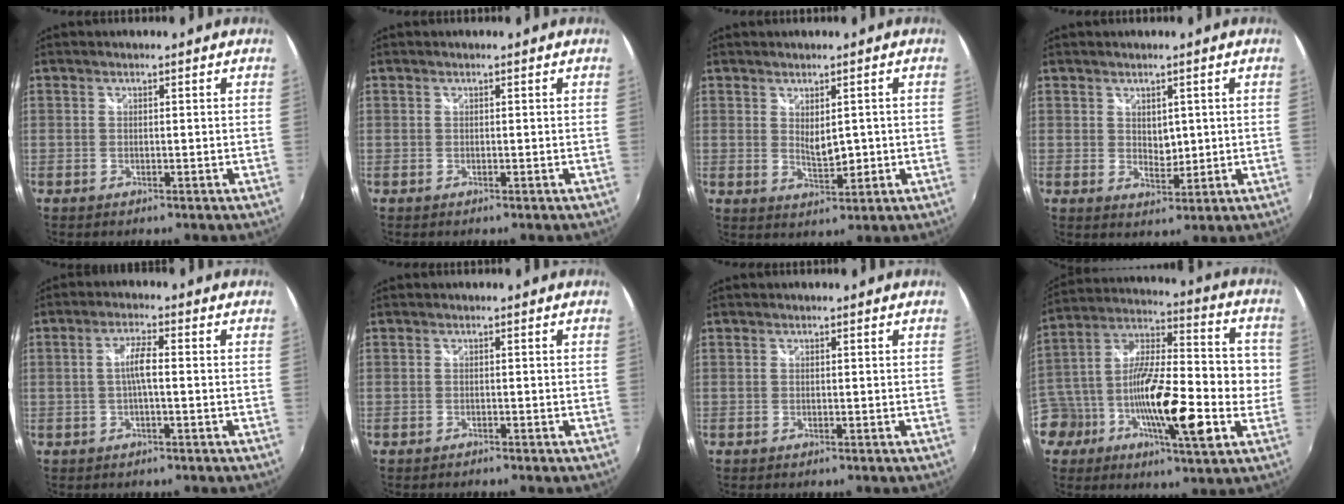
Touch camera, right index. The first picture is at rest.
{"total": 0.0}
{"total": 4.1, "force": [0.1, 2.1, 3.5], "torque": [-0.054, -0.007, 0.011]}
{"total": 3.1, "force": [0.9, 2.3, 1.8], "torque": [-0.025, -0.004, 0.019]}
{"total": 3.6, "force": [-0.4, 0.4, 3.5], "torque": [-0.068, 0.006, -0.005]}
{"total": 0.9, "force": [-0.8, 0.2, 0.2], "torque": [-0.007, -0.005, -0.014]}
{"total": 0.0}
{"total": 21.5, "force": [-3.9, 8.5, 19.3], "torque": [-0.360, 0.010, -0.076]}